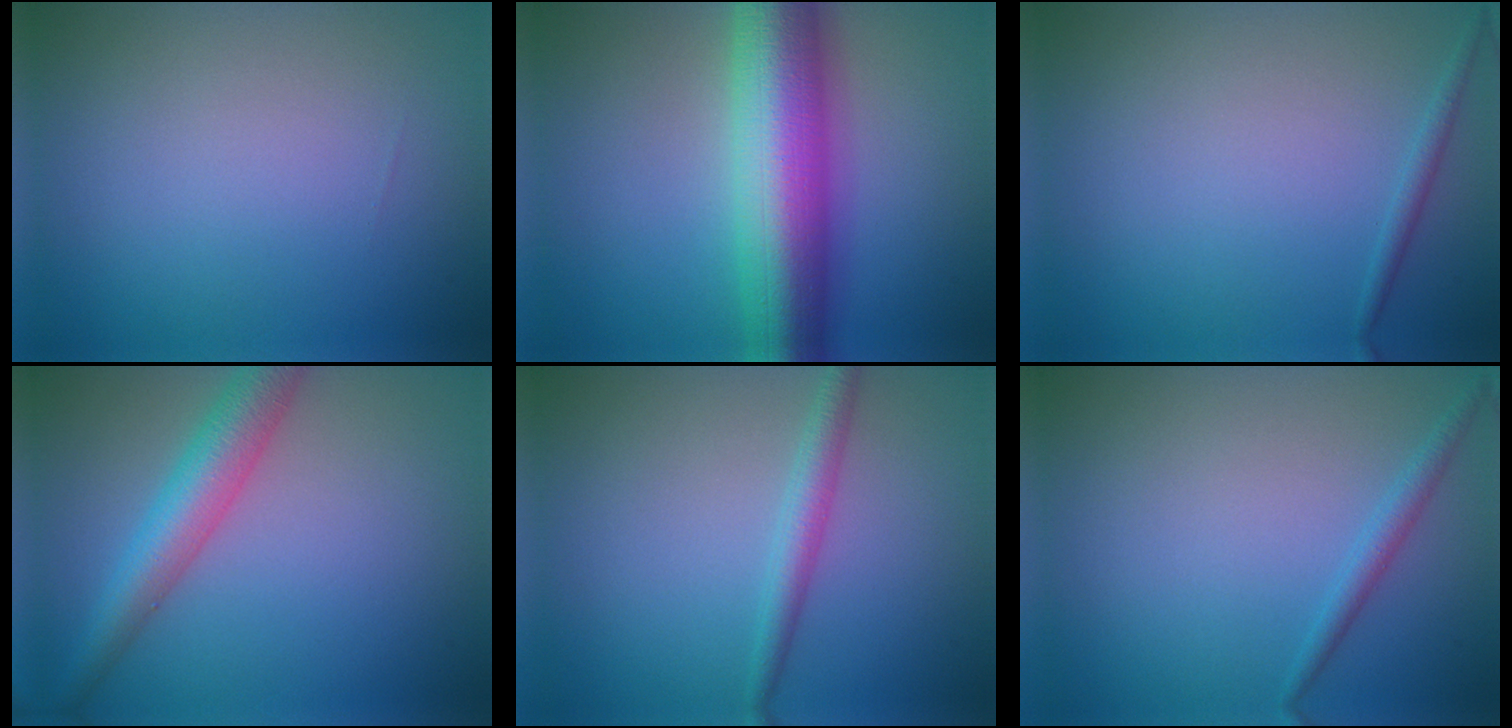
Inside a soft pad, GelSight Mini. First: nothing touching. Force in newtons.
{"total": 12.2, "press": 12.2, "slide": 0.1}
{"total": 1.0, "press": 1.0, "slide": 0.1}
{"total": 5.3, "press": 5.3, "slide": 0.1}
{"total": 2.1, "press": 2.1, "slide": 0.1}
{"total": 1.4, "press": 1.4, "slide": 0.1}